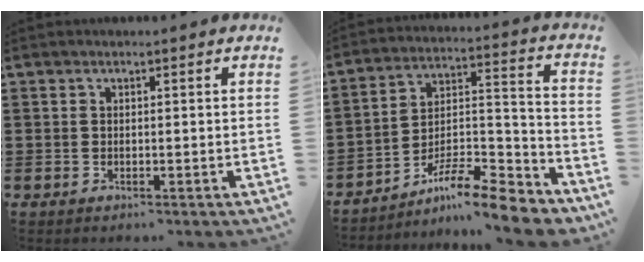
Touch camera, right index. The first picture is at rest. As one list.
[{"total": 9.7, "force": [-8.3, 1.3, 4.8], "torque": [-0.069, 0.013, -0.161]}]